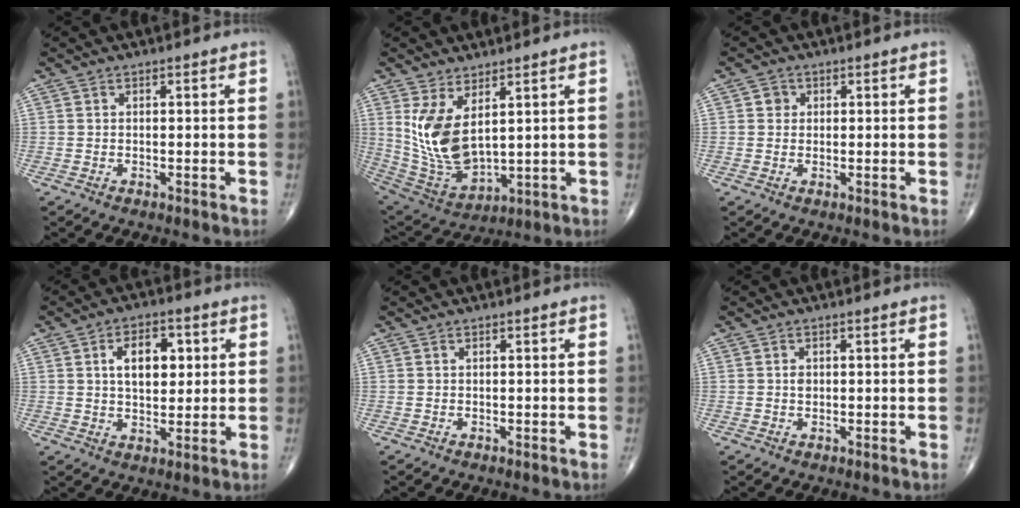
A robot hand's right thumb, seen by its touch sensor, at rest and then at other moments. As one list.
[{"total": 12.6, "force": [3.8, 6.2, 10.3], "torque": [-0.197, -0.031, 0.099]}, {"total": 1.7, "force": [0.4, 1.6, 0.5], "torque": [0.001, 0.001, 0.003]}, {"total": 9.1, "force": [2.3, 5.4, 6.9], "torque": [-0.082, -0.003, 0.039]}, {"total": 0.0}, {"total": 1.2, "force": [0.1, 0.9, 0.8], "torque": [-0.010, 0.001, 0.003]}]